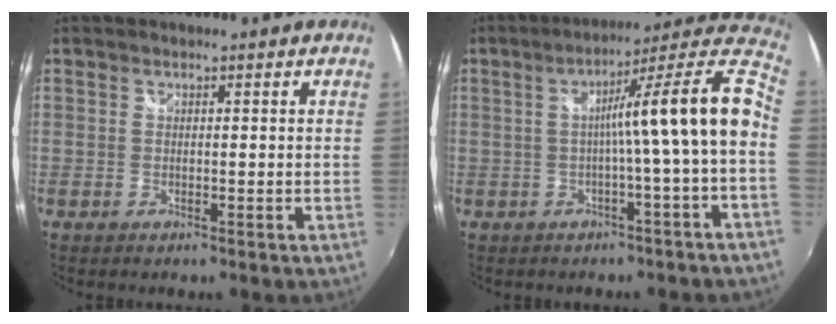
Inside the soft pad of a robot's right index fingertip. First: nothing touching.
{"total": 14.3, "force": [-1.6, -1.2, 14.2], "torque": [-0.188, 0.023, -0.028]}